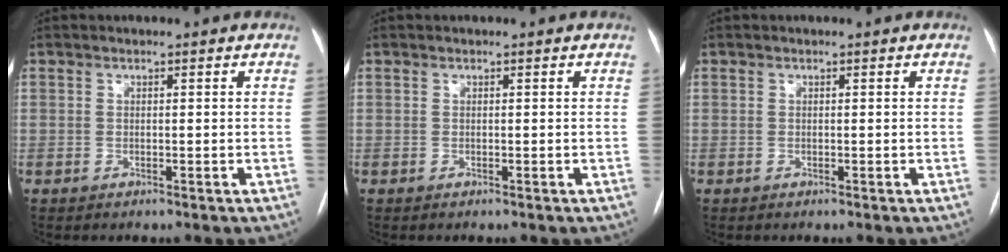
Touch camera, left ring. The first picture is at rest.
{"total": 0.0}
{"total": 0.0}